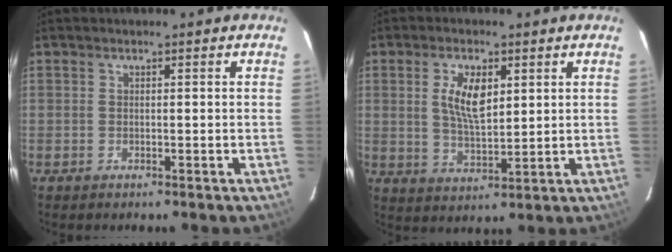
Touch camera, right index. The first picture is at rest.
{"total": 7.7, "force": [2.4, 3.5, 6.4], "torque": [-0.118, 0.002, 0.049]}